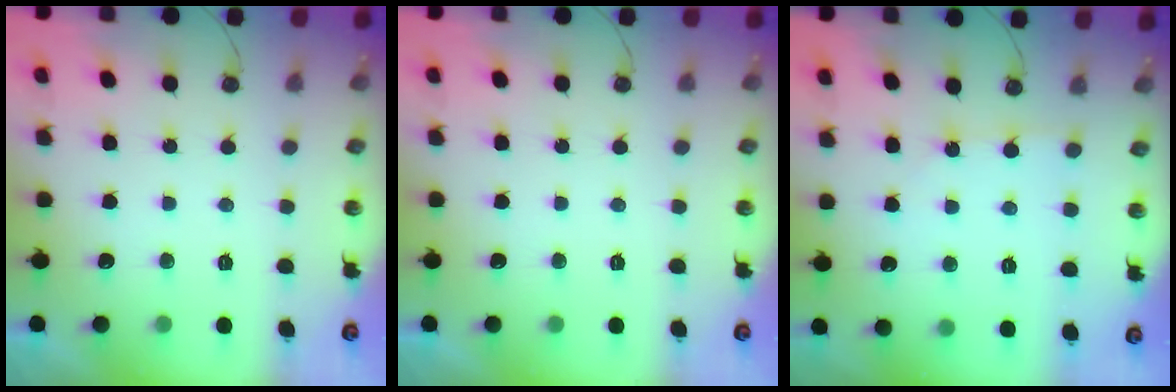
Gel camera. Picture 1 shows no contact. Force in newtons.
{"total": 0.0}
{"total": 3.1, "press": 3.1, "slide": 0.4}